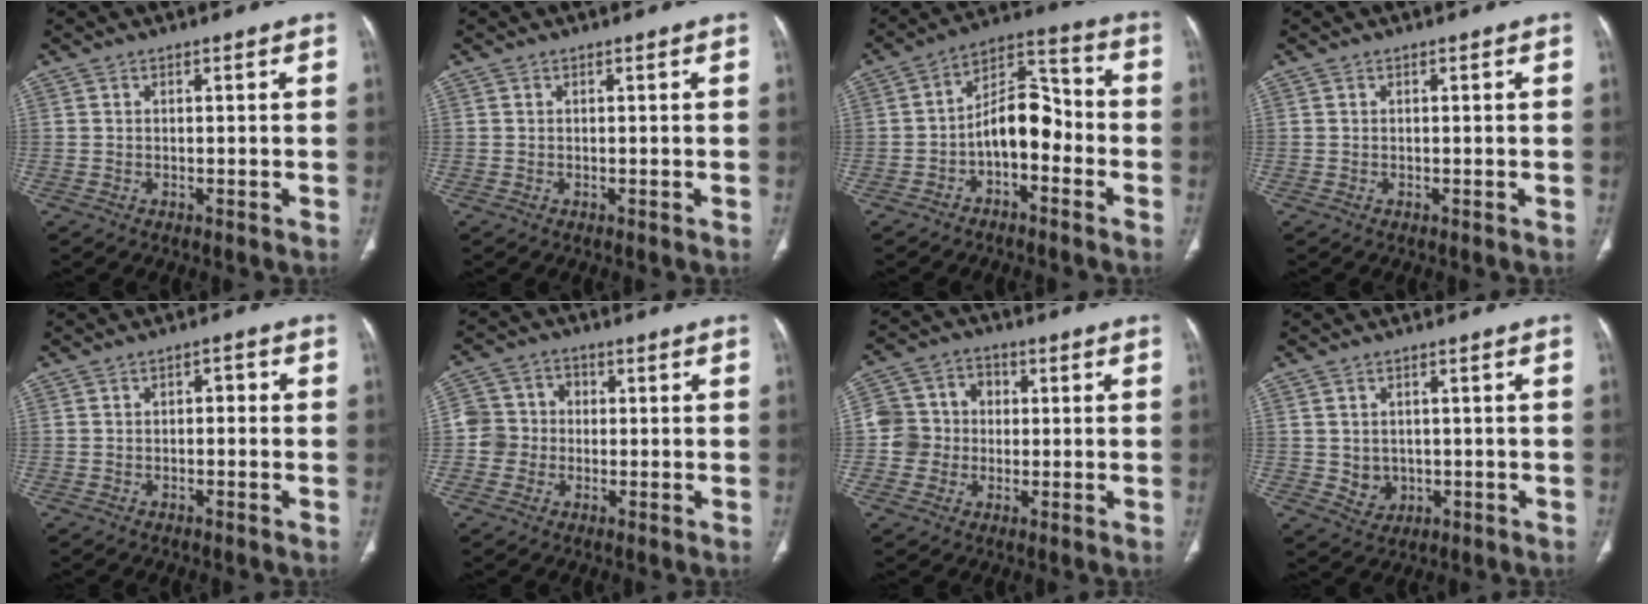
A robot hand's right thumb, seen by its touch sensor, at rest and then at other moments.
{"total": 0.0}
{"total": 10.6, "force": [-3.1, 6.0, 8.2], "torque": [-0.108, 0.053, -0.062]}
{"total": 0.0}
{"total": 2.1, "force": [-0.1, 1.4, 1.7], "torque": [-0.013, 0.009, -0.009]}
{"total": 6.4, "force": [-0.7, 6.2, 1.5], "torque": [-0.004, 0.021, -0.022]}
{"total": 8.3, "force": [-0.3, 8.0, 2.4], "torque": [-0.013, 0.026, -0.013]}
{"total": 4.0, "force": [-0.2, 3.5, 1.9], "torque": [-0.017, -0.001, 0.010]}